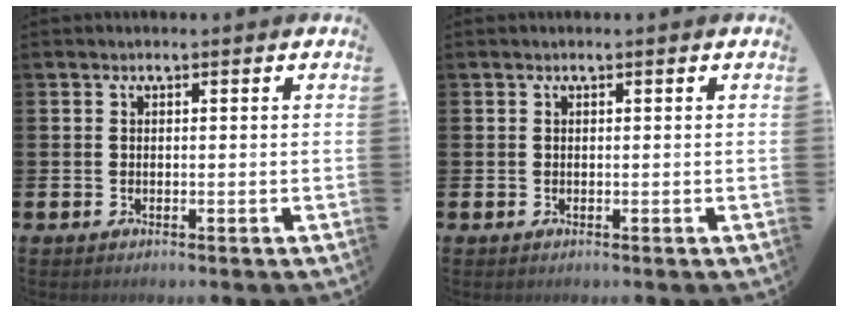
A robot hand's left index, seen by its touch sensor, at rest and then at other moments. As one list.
[{"total": 0.0}]